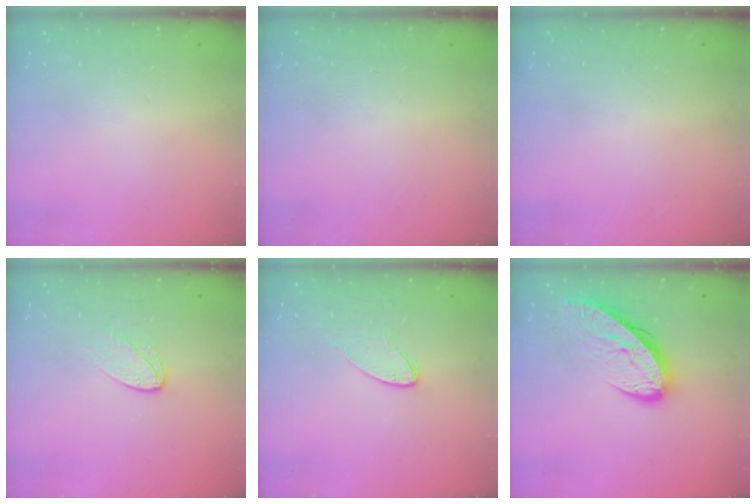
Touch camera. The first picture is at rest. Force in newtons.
{"total": 0.0}
{"total": 0.0}
{"total": 6.0, "press": 6.0, "slide": 0.4}
{"total": 6.4, "press": 6.3, "slide": 0.6}
{"total": 10.7, "press": 10.6, "slide": 1.1}